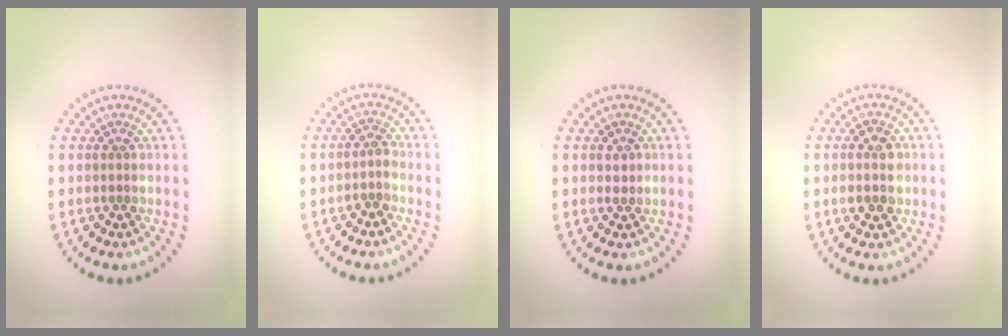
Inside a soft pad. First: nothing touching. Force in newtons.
{"total": 1.5, "press": 1.2, "slide": 0.8}
{"total": 1.0, "press": 1.0, "slide": 0.2}
{"total": 2.7, "press": 2.7, "slide": 0.2}